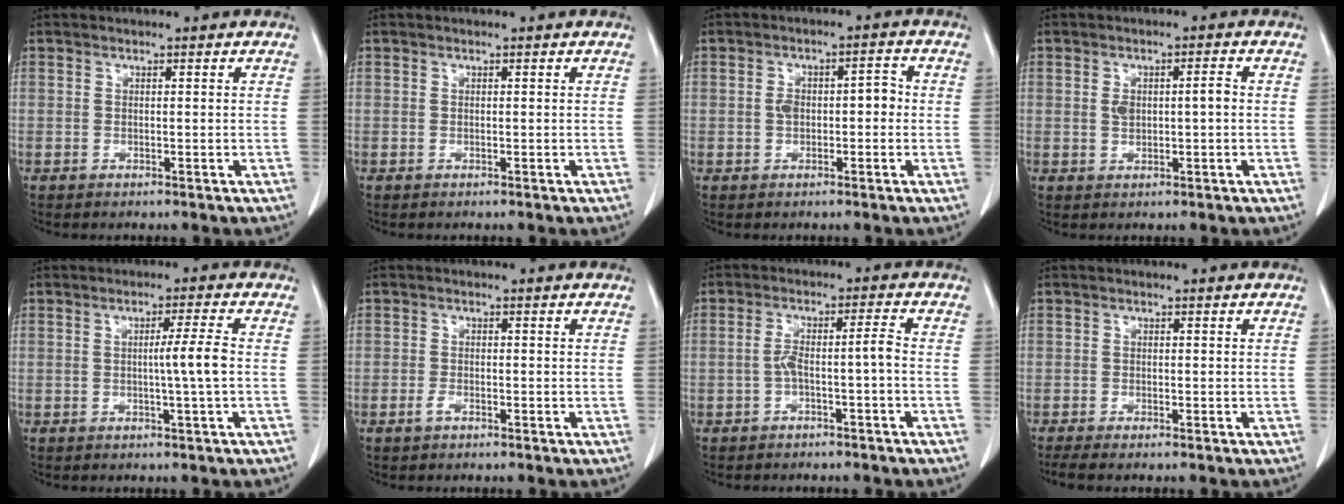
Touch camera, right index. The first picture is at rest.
{"total": 0.0}
{"total": 4.6, "force": [-0.3, 2.4, 3.9], "torque": [-0.069, 0.025, -0.004]}
{"total": 3.7, "force": [0.2, 1.2, 3.5], "torque": [-0.068, 0.013, 0.010]}
{"total": 4.0, "force": [-0.3, -1.0, 3.9], "torque": [-0.062, -0.002, -0.006]}
{"total": 1.3, "force": [-0.8, 0.5, 0.9], "torque": [-0.020, 0.000, -0.014]}
{"total": 4.2, "force": [-1.5, 0.0, 4.0], "torque": [-0.077, 0.021, -0.022]}
{"total": 1.9, "force": [-1.6, 0.0, 1.1], "torque": [-0.022, -0.006, -0.029]}